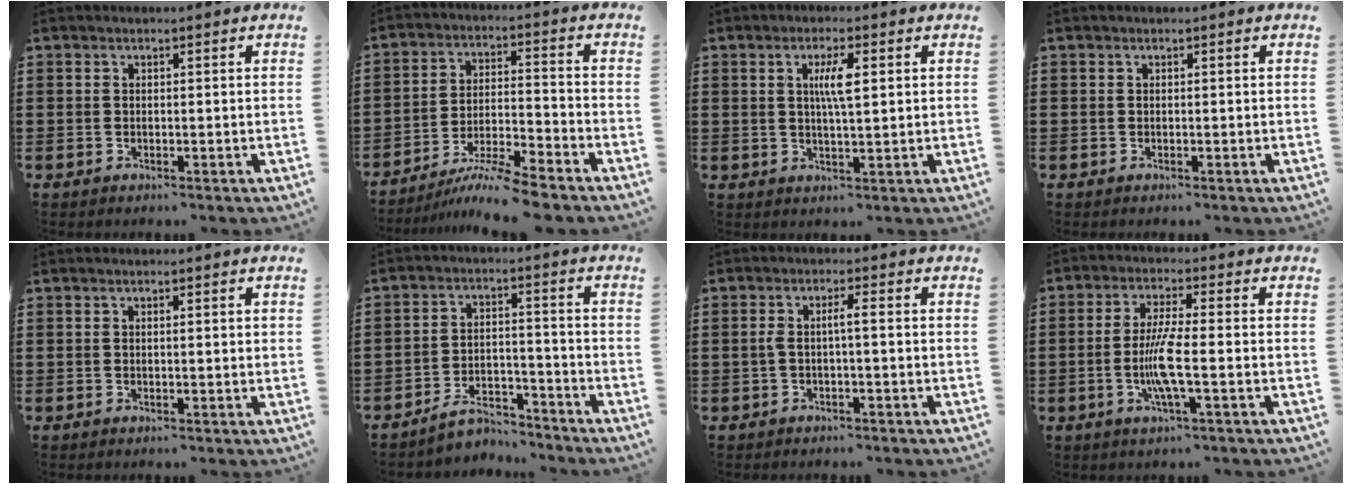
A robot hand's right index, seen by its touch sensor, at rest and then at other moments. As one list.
[{"total": 8.0, "force": [-7.2, -0.1, 3.5], "torque": [-0.063, 0.002, -0.139]}, {"total": 4.3, "force": [1.0, 0.9, 4.1], "torque": [-0.083, 0.005, 0.013]}, {"total": 0.0}, {"total": 0.6, "force": [0.1, 0.0, 0.6], "torque": [-0.009, -0.001, 0.002]}, {"total": 5.5, "force": [-5.1, 1.3, 1.5], "torque": [-0.036, 0.005, -0.102]}, {"total": 2.6, "force": [-0.4, 0.2, 2.6], "torque": [-0.057, -0.002, -0.012]}, {"total": 6.9, "force": [-1.6, 0.6, 6.7], "torque": [-0.143, -0.016, -0.038]}]